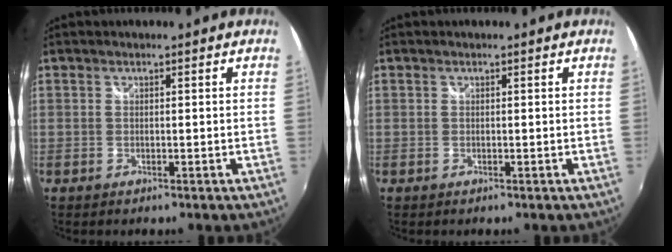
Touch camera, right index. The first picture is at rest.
{"total": 0.0}